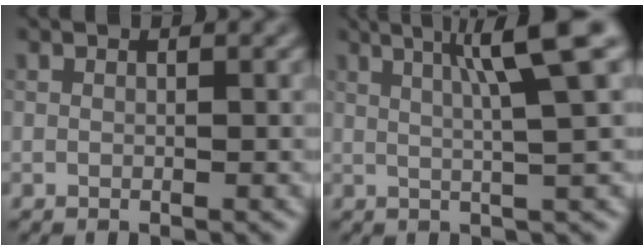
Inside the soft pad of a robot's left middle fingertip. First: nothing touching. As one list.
[{"total": 6.9, "force": [2.5, 0.9, 6.4], "torque": [-0.082, 0.020, 0.039]}]